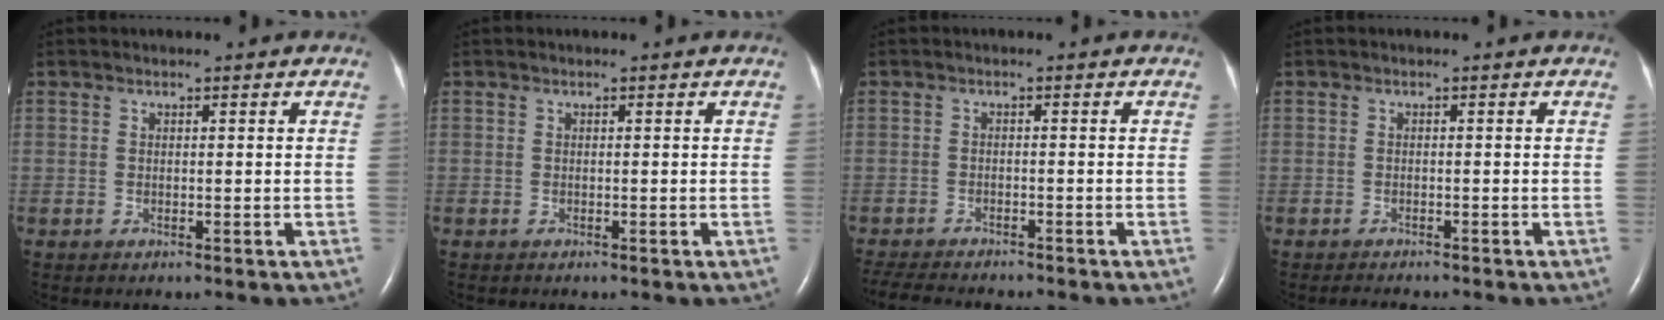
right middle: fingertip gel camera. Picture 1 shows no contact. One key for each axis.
{"total": 0.0}
{"total": 8.3, "fx": -7.5, "fy": 1.4, "fz": 3.2, "tx": -0.054, "ty": -0.012, "tz": -0.114}
{"total": 2.2, "fx": -2.1, "fy": 0.3, "fz": 0.8, "tx": -0.018, "ty": -0.006, "tz": -0.026}